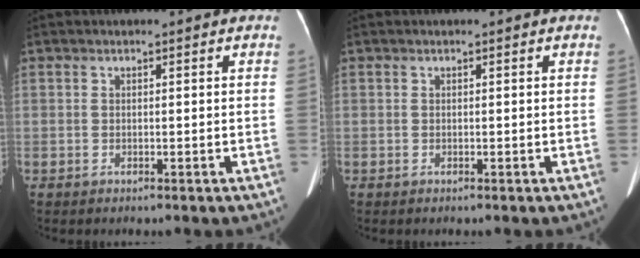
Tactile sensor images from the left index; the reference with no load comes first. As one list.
[{"total": 0.0}]